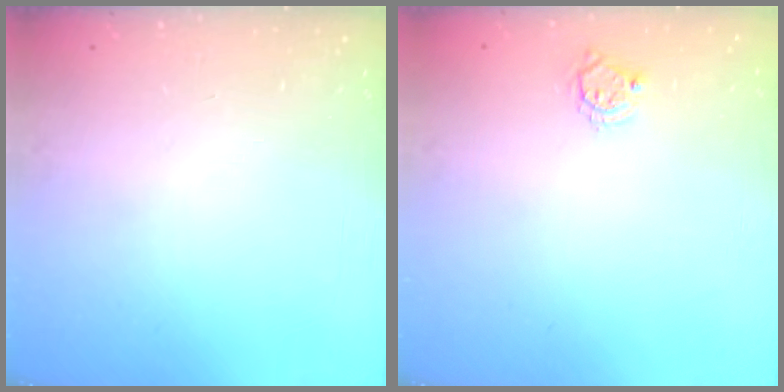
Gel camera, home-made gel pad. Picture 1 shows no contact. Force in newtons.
{"total": 4.8, "press": 4.8, "slide": 0.4}